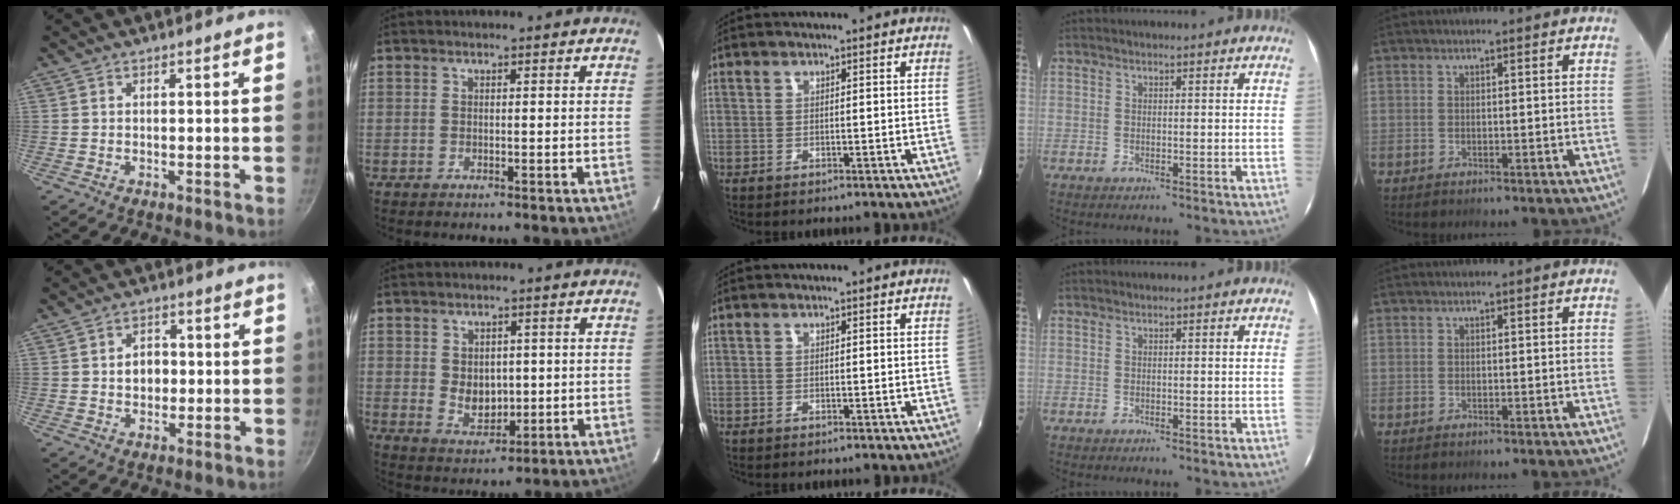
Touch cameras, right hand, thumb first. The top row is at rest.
{"thumb": {"total": 5.1, "force": [0.2, 4.1, 3.1], "torque": [-0.024, 0.008, 0.000]}, "index": {"total": 6.1, "force": [0.2, 4.6, 4.0], "torque": [-0.068, -0.003, 0.016]}}